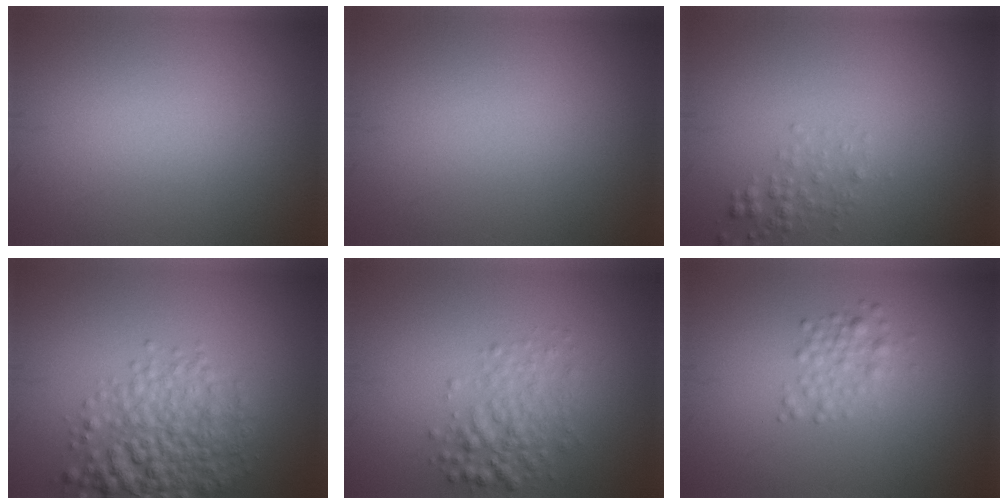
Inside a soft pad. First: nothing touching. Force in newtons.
{"total": 0.0}
{"total": 1.3, "press": 1.3, "slide": 0.1}
{"total": 5.6, "press": 5.6, "slide": 0.2}
{"total": 3.0, "press": 3.0, "slide": 0.1}
{"total": 1.7, "press": 1.7, "slide": 0.0}